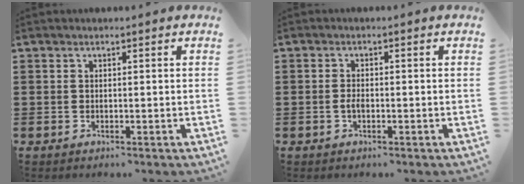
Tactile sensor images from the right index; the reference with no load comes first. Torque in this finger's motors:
{"motor_torque": [2.14, 0.00, 0.16, 0.04]}